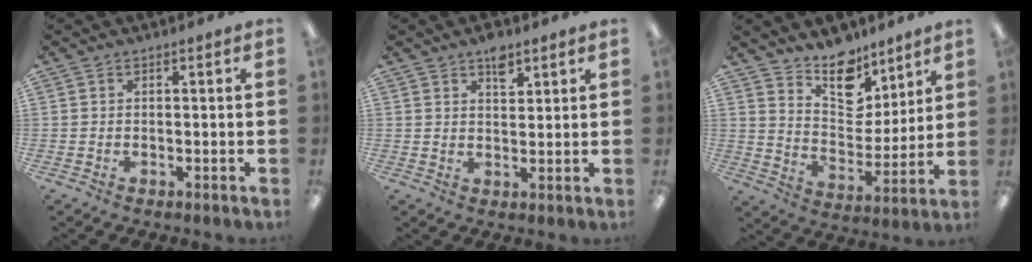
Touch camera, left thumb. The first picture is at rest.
{"total": 4.9, "force": [3.3, 2.4, 2.6], "torque": [-0.026, -0.016, 0.054]}
{"total": 12.9, "force": [10.2, 6.7, 4.0], "torque": [-0.057, -0.078, 0.190]}